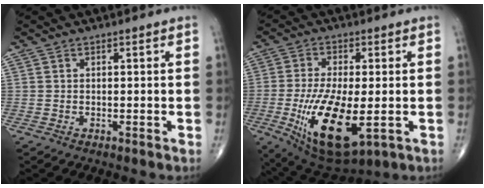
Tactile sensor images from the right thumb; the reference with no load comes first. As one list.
[{"total": 16.6, "force": [-3.9, 6.7, 14.7], "torque": [-0.276, -0.019, -0.050]}]